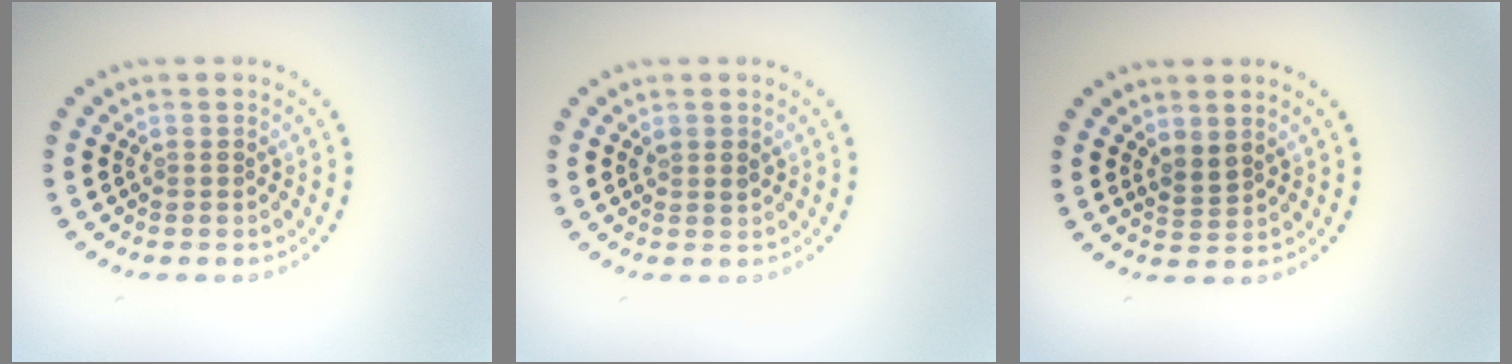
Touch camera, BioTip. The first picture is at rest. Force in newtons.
{"total": 0.8, "press": 0.8, "slide": 0.3}
{"total": 1.5, "press": 1.1, "slide": 0.9}